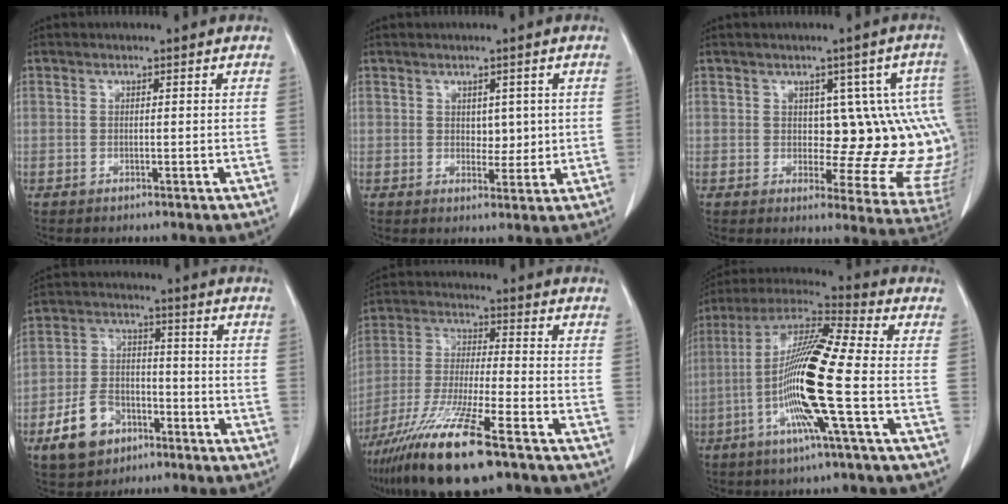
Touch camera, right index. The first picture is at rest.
{"total": 3.0, "force": [0.6, 1.9, 2.2], "torque": [-0.022, -0.003, 0.012]}
{"total": 12.3, "force": [1.2, 5.9, 10.7], "torque": [-0.101, 0.010, 0.020]}
{"total": 9.6, "force": [-5.1, 6.6, 4.8], "torque": [-0.104, 0.015, -0.085]}
{"total": 16.3, "force": [-10.4, 1.5, 12.5], "torque": [-0.260, -0.045, -0.194]}
{"total": 16.1, "force": [-3.7, -0.5, 15.6], "torque": [-0.311, -0.006, -0.086]}